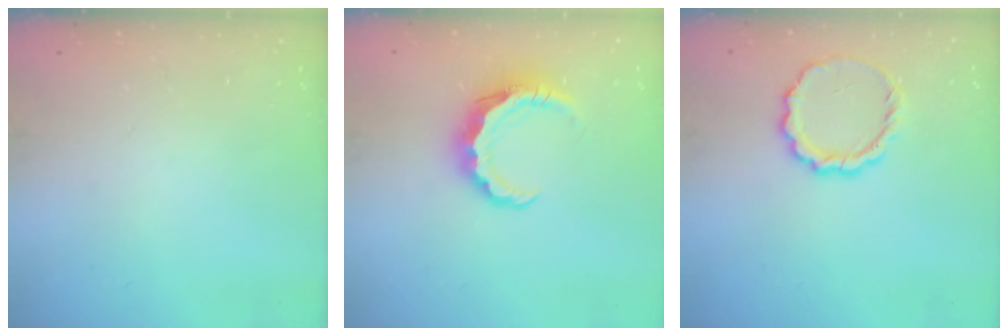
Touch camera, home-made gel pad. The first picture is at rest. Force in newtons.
{"total": 8.4, "press": 8.3, "slide": 1.2}
{"total": 9.0, "press": 8.8, "slide": 2.2}